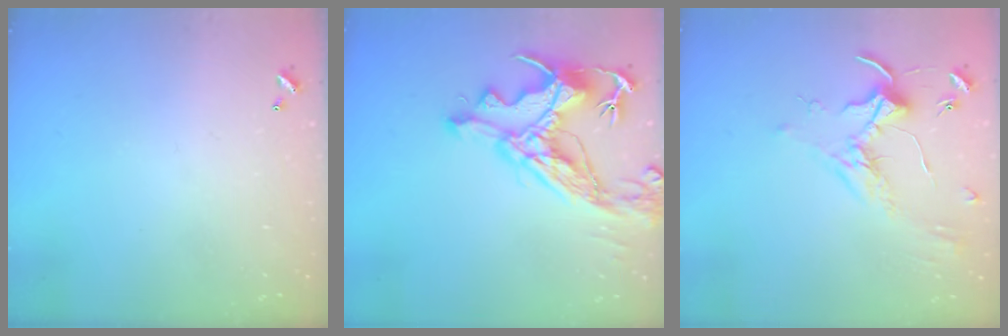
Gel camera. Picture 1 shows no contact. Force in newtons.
{"total": 13.8, "press": 13.7, "slide": 1.9}
{"total": 1.8, "press": 1.8, "slide": 0.4}